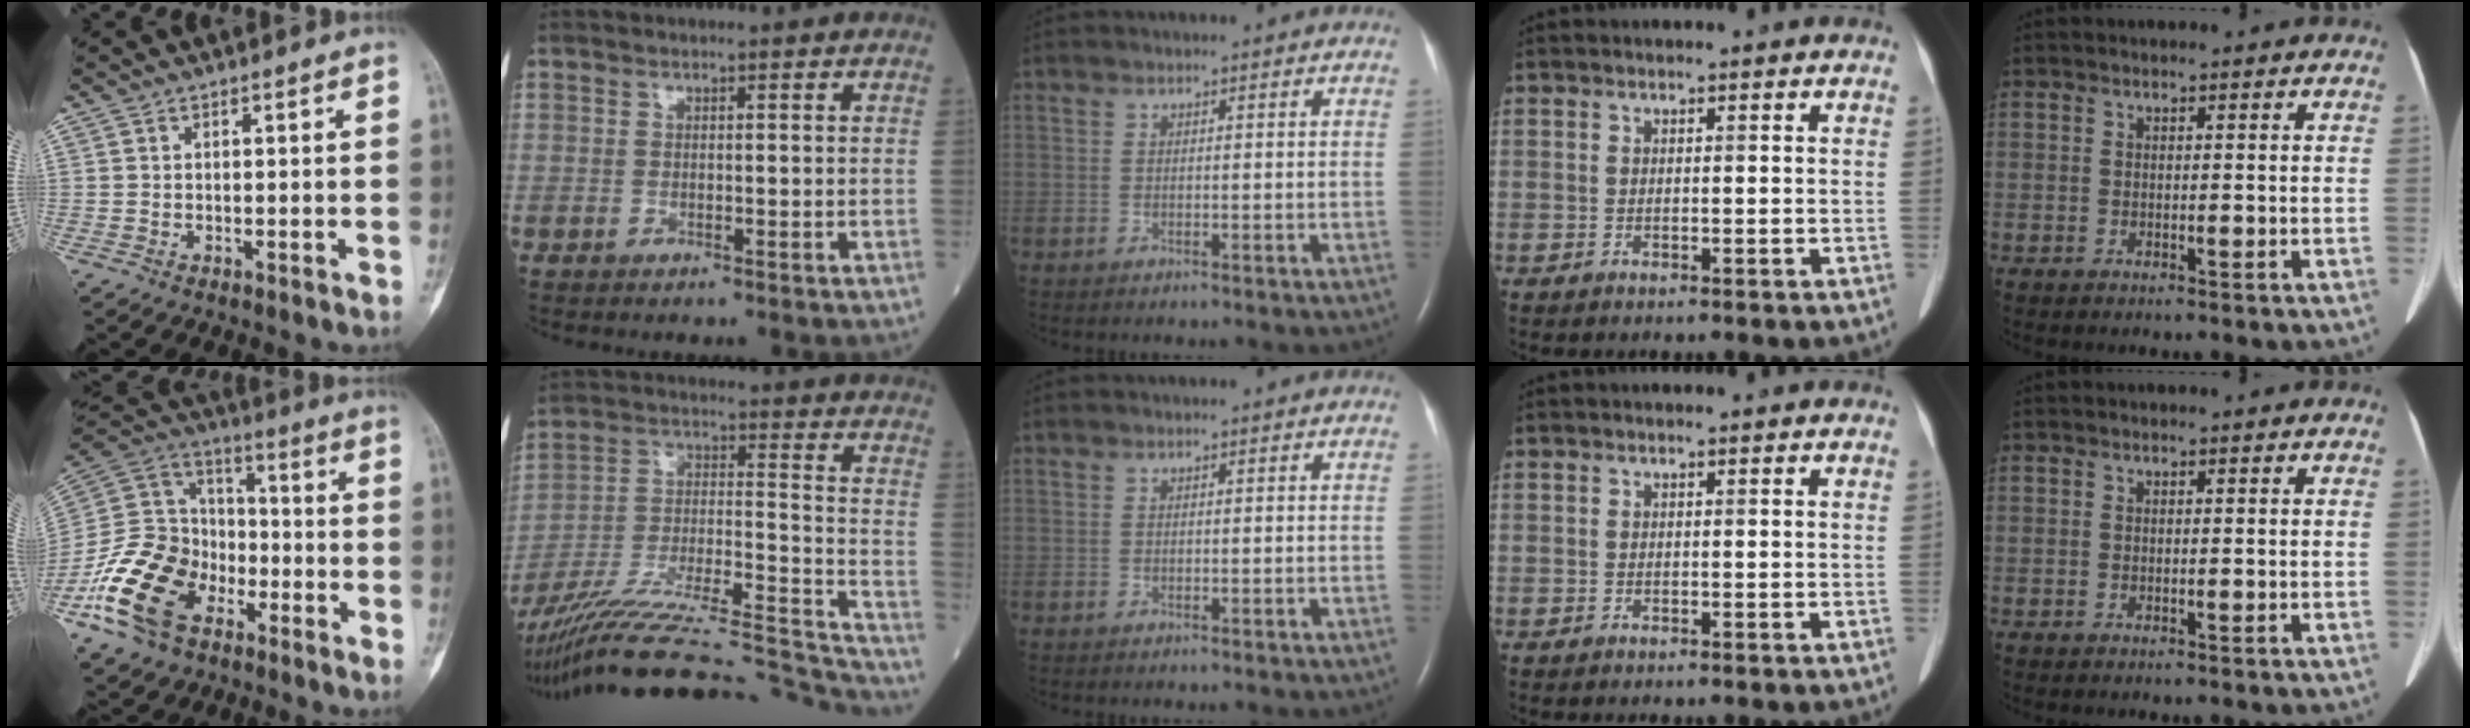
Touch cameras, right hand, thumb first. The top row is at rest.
{"thumb": {"total": 19.8, "force": [-9.6, 13.3, 11.0], "torque": [-0.200, 0.068, -0.187]}, "index": {"total": 33.9, "force": [-31.4, 1.3, 12.7], "torque": [-0.186, -0.032, -0.472]}}